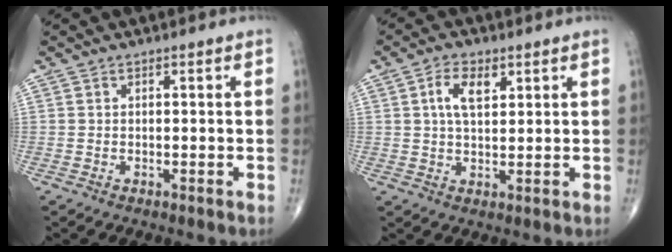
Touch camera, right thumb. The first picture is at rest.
{"total": 5.7, "force": [2.1, 2.9, 4.4], "torque": [-0.079, -0.003, 0.038]}